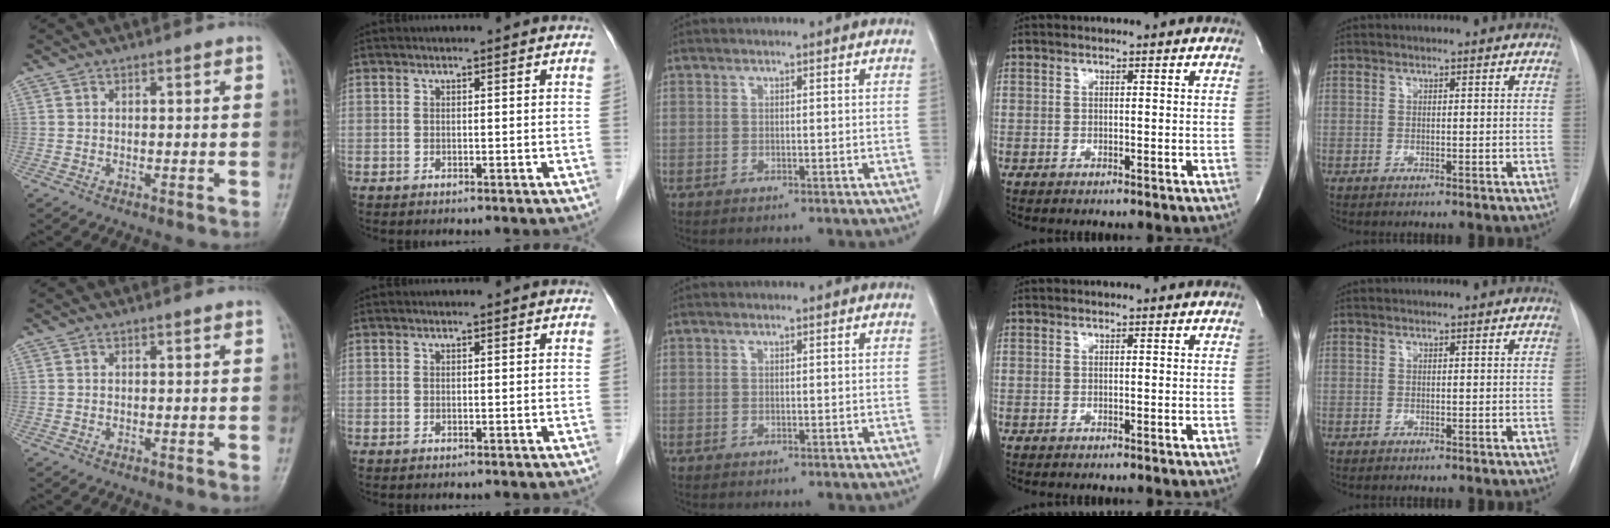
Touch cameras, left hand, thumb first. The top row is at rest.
{}